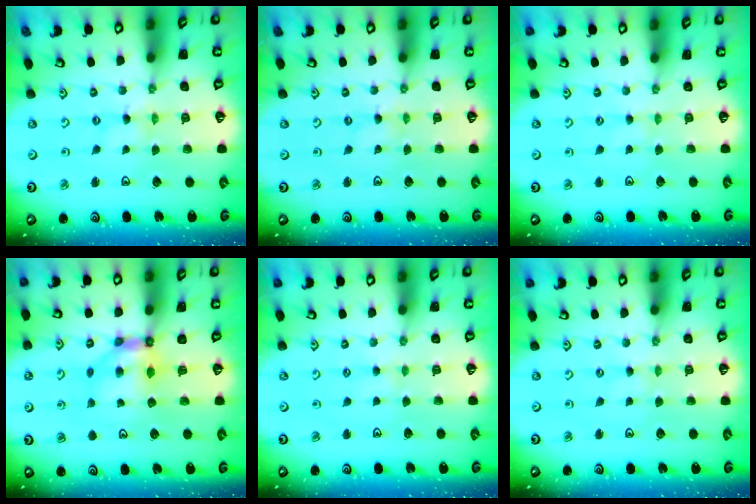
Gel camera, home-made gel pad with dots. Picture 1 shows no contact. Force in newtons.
{"total": 0.0}
{"total": 0.0}
{"total": 6.4, "press": 6.4, "slide": 0.6}
{"total": 1.5, "press": 1.5, "slide": 0.3}
{"total": 0.5, "press": 0.5, "slide": 0.1}